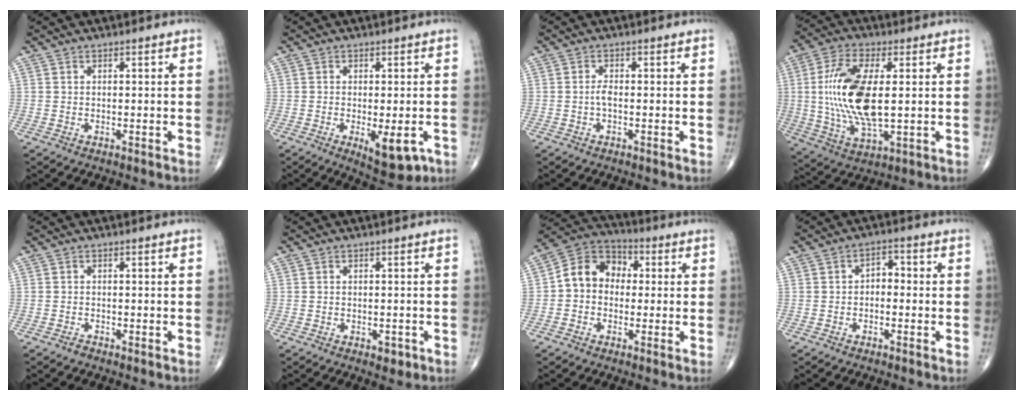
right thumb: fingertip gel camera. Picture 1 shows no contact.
{"total": 7.4, "force": [-2.5, 2.8, 6.3], "torque": [-0.079, -0.011, -0.027]}
{"total": 1.4, "force": [-0.3, 0.5, 1.3], "torque": [-0.025, 0.002, -0.008]}
{"total": 16.4, "force": [1.2, 6.9, 14.8], "torque": [-0.305, -0.010, 0.026]}
{"total": 0.6, "force": [-0.6, 0.2, 0.1], "torque": [0.001, 0.000, -0.014]}
{"total": 2.1, "force": [-1.0, 1.3, 1.4], "torque": [-0.011, 0.005, -0.008]}
{"total": 10.0, "force": [0.1, 8.1, 5.9], "torque": [-0.077, 0.039, -0.014]}
{"total": 3.3, "force": [-0.5, 2.2, 2.4], "torque": [-0.021, 0.017, -0.019]}